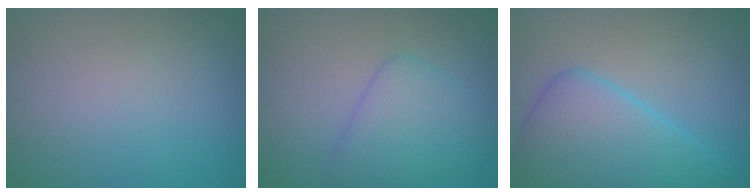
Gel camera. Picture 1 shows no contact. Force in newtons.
{"total": 4.2, "press": 4.2, "slide": 0.1}
{"total": 7.4, "press": 7.4, "slide": 0.5}